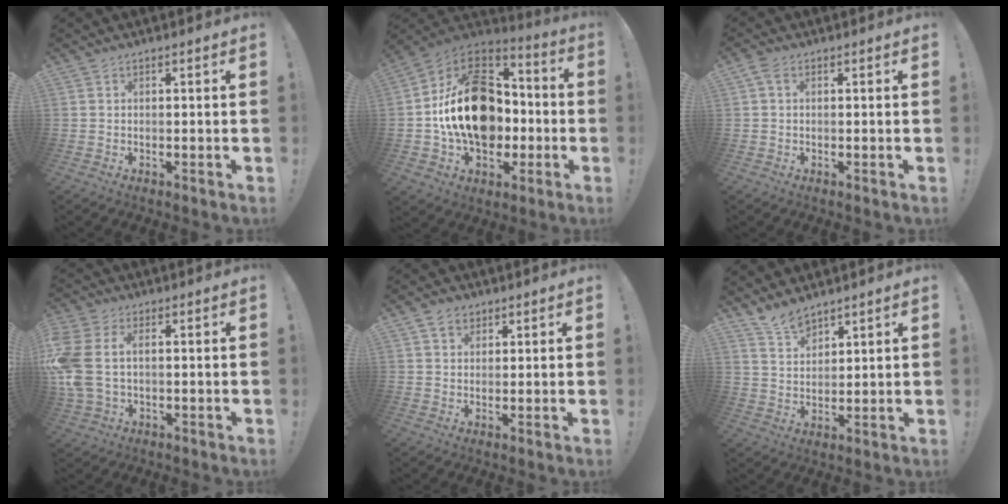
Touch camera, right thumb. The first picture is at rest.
{"total": 24.6, "force": [-0.3, 17.4, 17.4], "torque": [-0.286, 0.024, 0.008]}
{"total": 2.2, "force": [0.6, 1.4, 1.6], "torque": [-0.029, 0.003, 0.009]}
{"total": 10.8, "force": [0.8, 7.1, 8.0], "torque": [-0.183, -0.005, 0.017]}
{"total": 4.1, "force": [2.5, 3.0, 1.3], "torque": [-0.016, -0.007, 0.045]}
{"total": 6.9, "force": [6.1, 2.5, 2.2], "torque": [-0.041, -0.040, 0.114]}